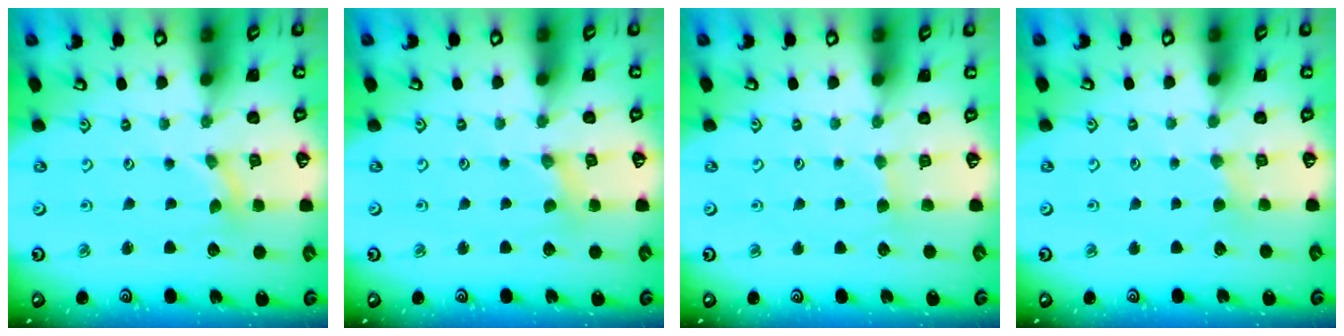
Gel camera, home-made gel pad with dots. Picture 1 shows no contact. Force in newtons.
{"total": 1.1, "press": 1.1, "slide": 0.2}
{"total": 2.7, "press": 2.6, "slide": 0.4}
{"total": 2.2, "press": 2.2, "slide": 0.3}